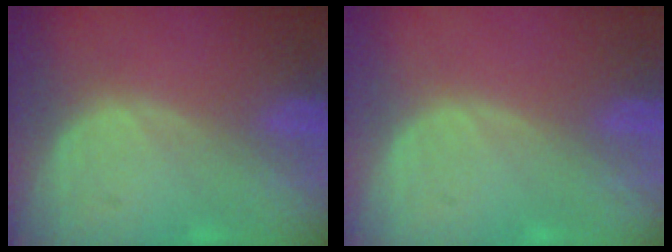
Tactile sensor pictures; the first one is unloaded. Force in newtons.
{"total": 0.0}